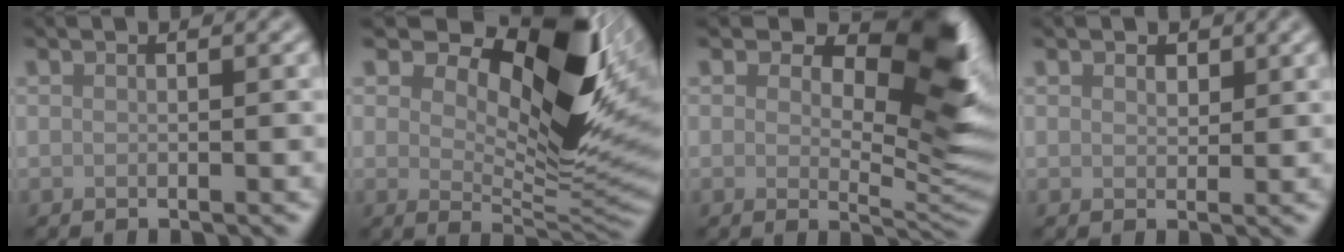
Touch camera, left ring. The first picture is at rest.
{"total": 12.2, "force": [5.3, 5.4, 9.5], "torque": [-0.141, -0.004, 0.091]}
{"total": 9.7, "force": [3.6, 4.8, 7.7], "torque": [-0.099, -0.009, 0.050]}
{"total": 1.2, "force": [0.9, 0.8, 0.4], "torque": [-0.008, -0.002, 0.014]}